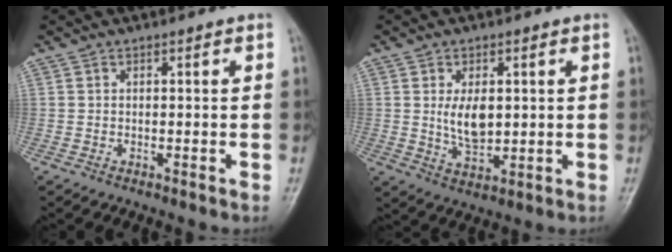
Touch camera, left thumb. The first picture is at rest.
{"total": 6.6, "force": [1.0, 3.6, 5.4], "torque": [-0.084, -0.012, 0.024]}